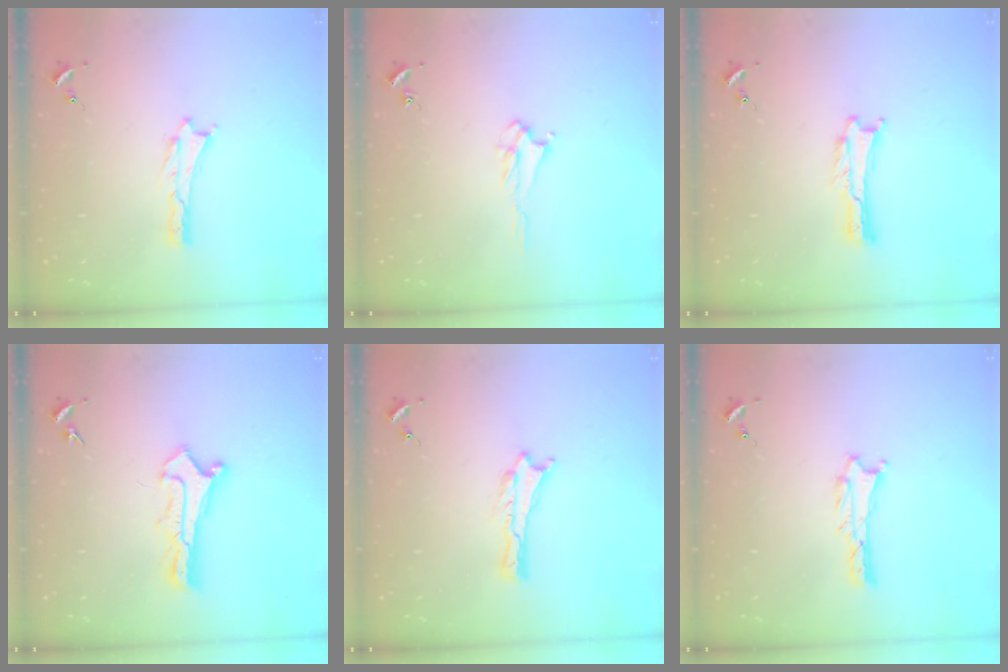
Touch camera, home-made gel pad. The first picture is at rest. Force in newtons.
{"total": 3.1, "press": 3.1, "slide": 0.5}
{"total": 0.0}
{"total": 1.1, "press": 1.1, "slide": 0.1}
{"total": 0.0}
{"total": 1.0, "press": 1.0, "slide": 0.1}